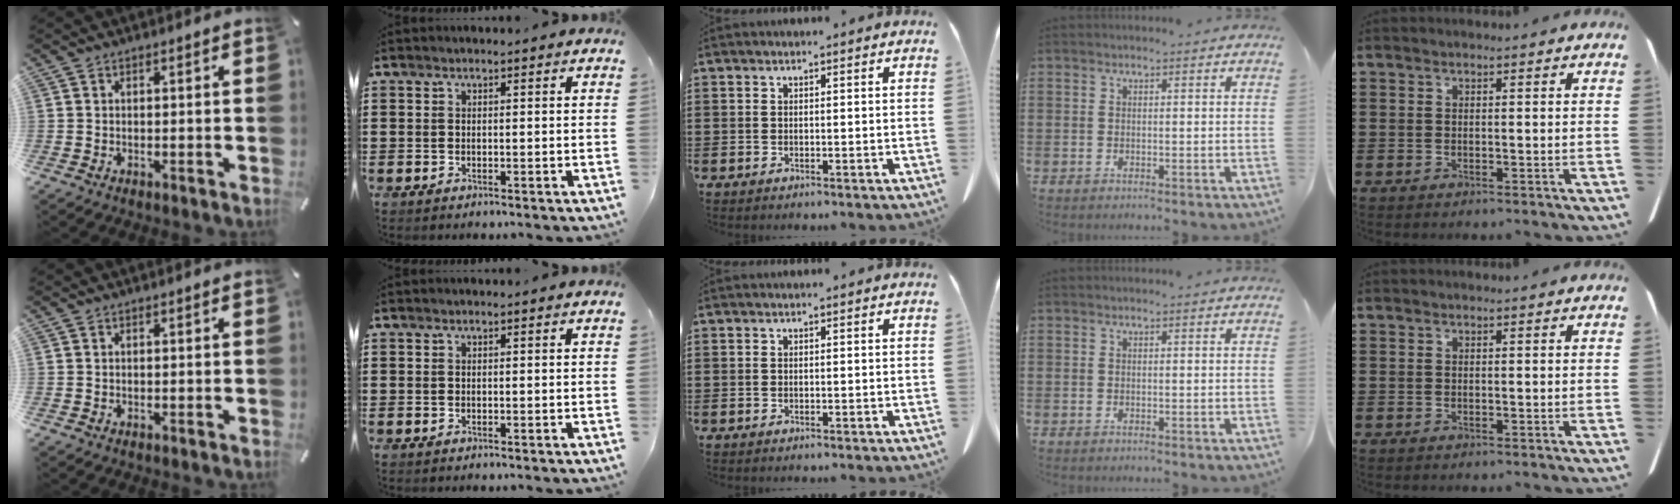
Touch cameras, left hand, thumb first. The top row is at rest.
{}